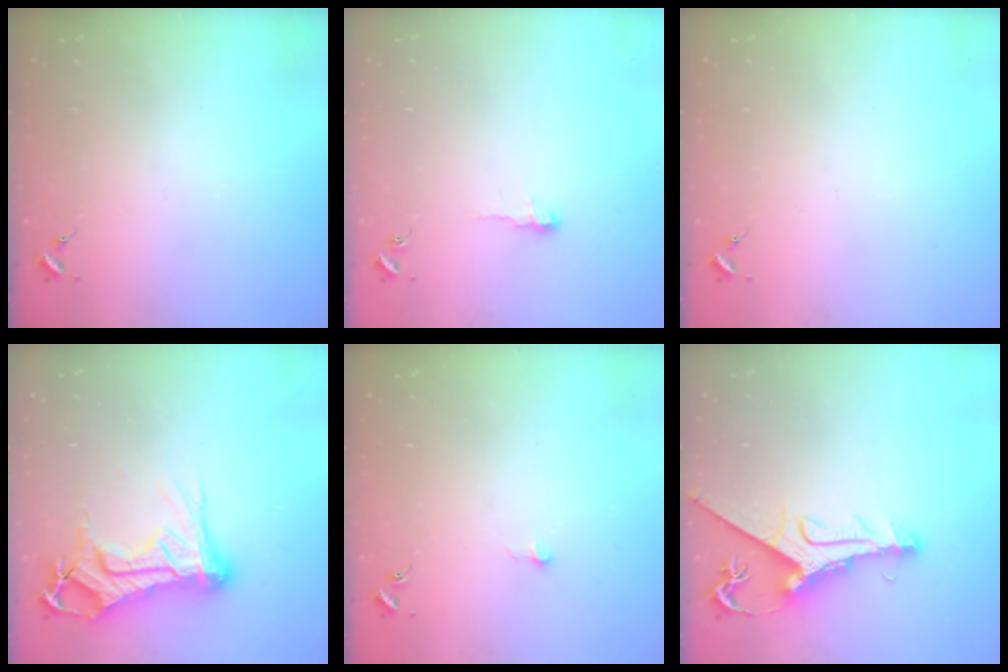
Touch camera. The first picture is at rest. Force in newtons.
{"total": 4.7, "press": 4.7, "slide": 0.4}
{"total": 0.0}
{"total": 22.3, "press": 22.2, "slide": 2.1}
{"total": 2.6, "press": 2.6, "slide": 0.2}
{"total": 11.9, "press": 11.8, "slide": 1.3}